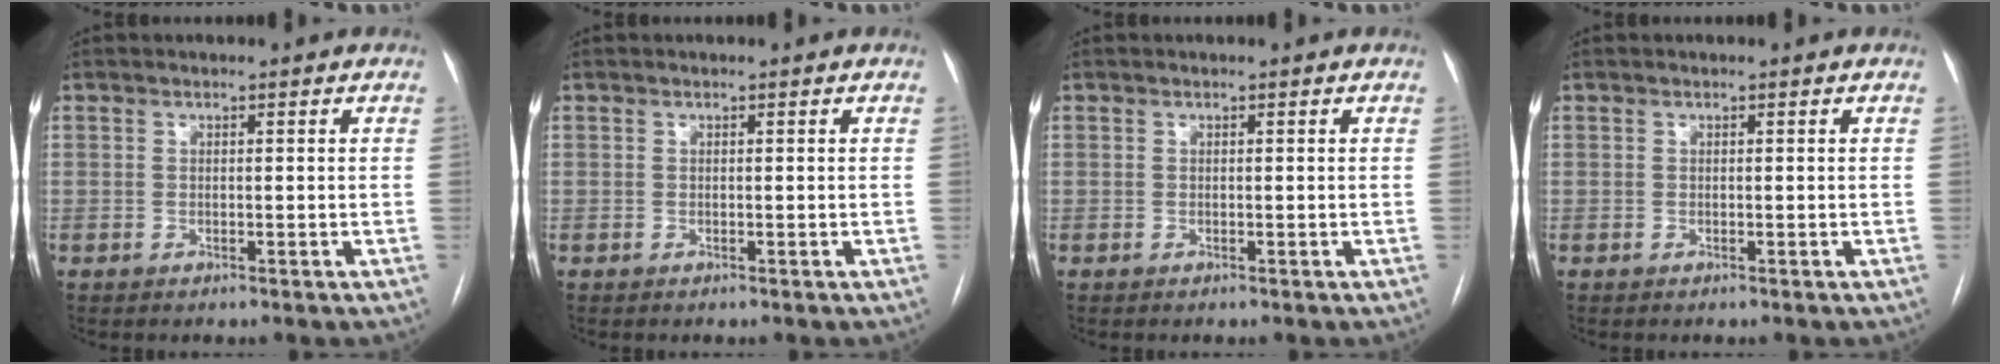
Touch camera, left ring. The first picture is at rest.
{"total": 0.0}
{"total": 0.0}
{"total": 0.0}